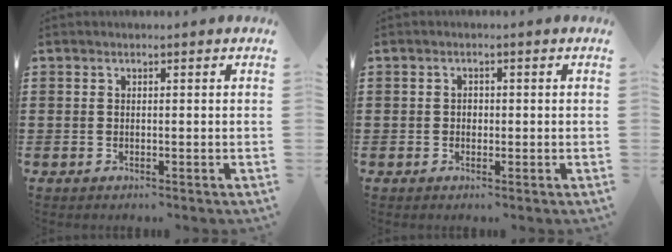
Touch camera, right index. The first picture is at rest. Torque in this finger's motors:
{"motor_torque": [0.29, -0.11, 0.00, 0.00]}